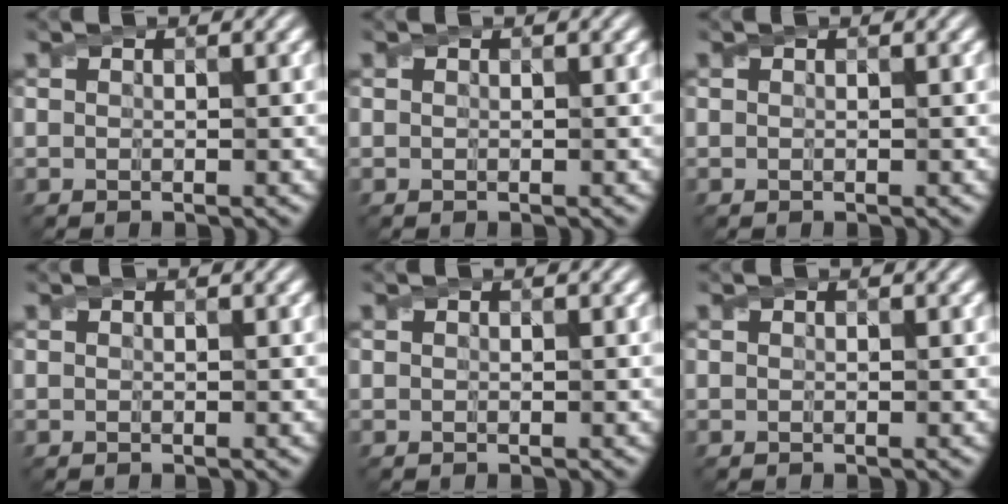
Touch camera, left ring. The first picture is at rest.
{"total": 0.0}
{"total": 0.0}
{"total": 0.0}
{"total": 0.0}
{"total": 0.0}